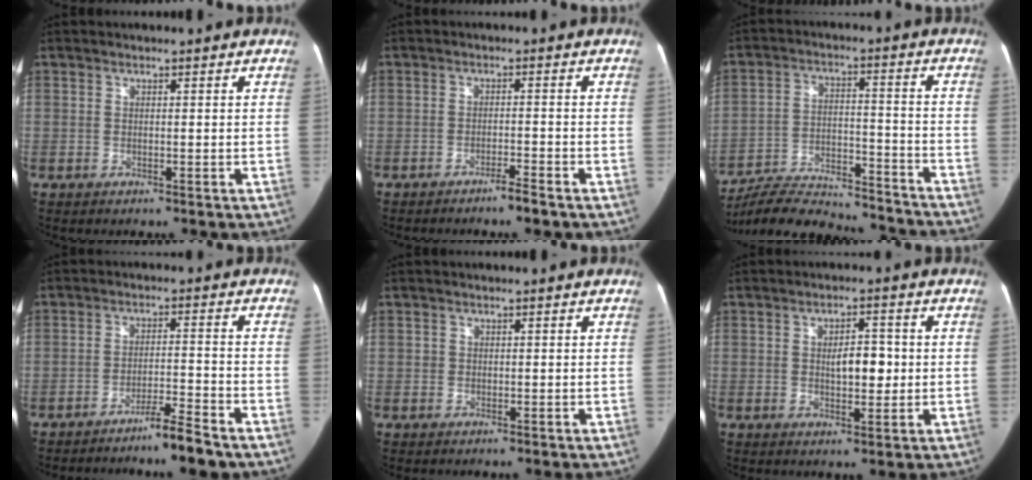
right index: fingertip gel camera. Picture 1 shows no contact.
{"total": 2.7, "force": [-2.3, 0.0, 1.5], "torque": [-0.026, 0.000, -0.039]}
{"total": 20.6, "force": [-19.3, 3.9, 6.0], "torque": [-0.117, 0.011, -0.286]}
{"total": 5.7, "force": [-4.5, -0.1, 3.4], "torque": [-0.053, -0.005, -0.081]}
{"total": 1.1, "force": [0.1, 1.0, 0.2], "torque": [-0.003, 0.011, 0.003]}
{"total": 5.5, "force": [0.2, 2.5, 4.9], "torque": [-0.074, 0.011, 0.007]}